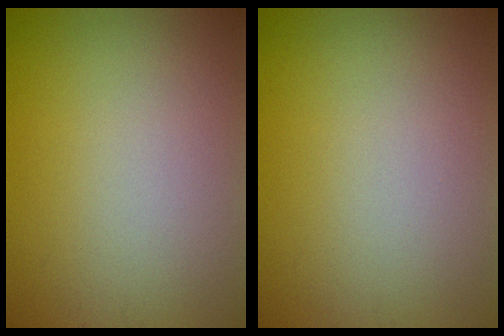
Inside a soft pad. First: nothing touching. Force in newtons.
{"total": 0.0}